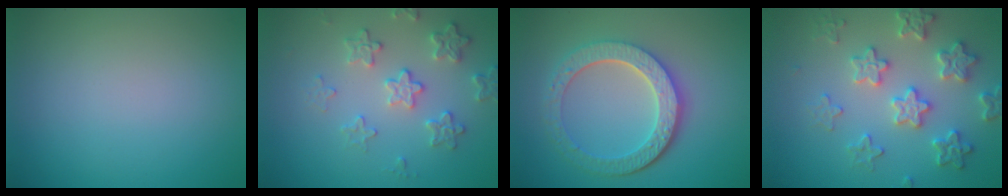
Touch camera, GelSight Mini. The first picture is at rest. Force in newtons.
{"total": 3.1, "press": 3.0, "slide": 0.5}
{"total": 5.8, "press": 4.5, "slide": 3.6}
{"total": 4.0, "press": 3.9, "slide": 0.9}